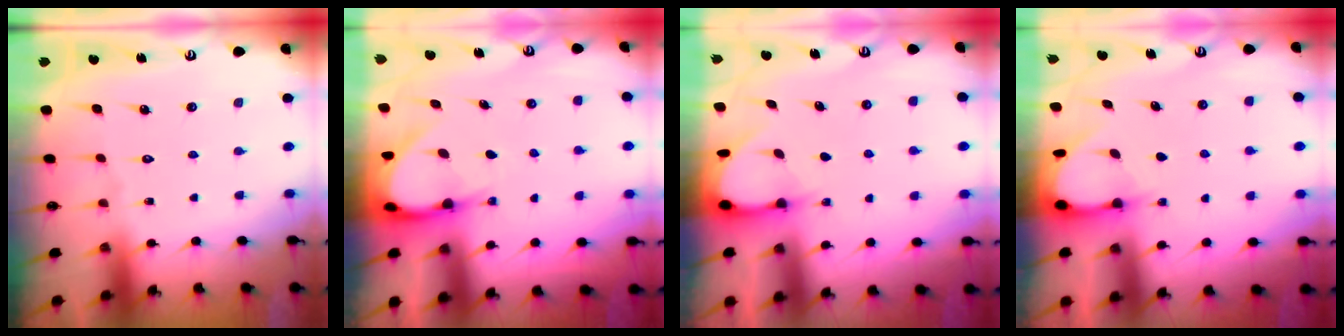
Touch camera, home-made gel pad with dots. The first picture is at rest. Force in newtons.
{"total": 4.9, "press": 4.8, "slide": 0.7}
{"total": 3.3, "press": 3.3, "slide": 0.4}
{"total": 3.3, "press": 3.2, "slide": 0.3}